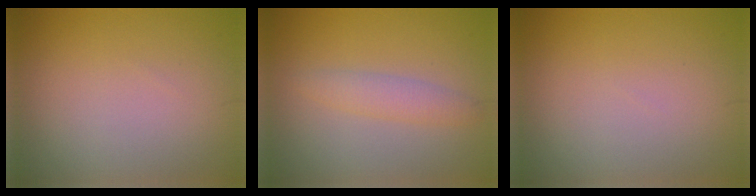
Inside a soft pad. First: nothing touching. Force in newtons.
{"total": 2.1, "press": 2.1, "slide": 0.1}
{"total": 0.0}